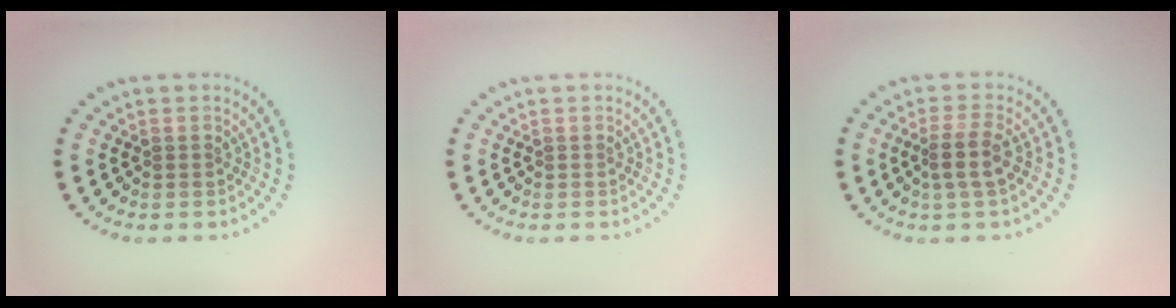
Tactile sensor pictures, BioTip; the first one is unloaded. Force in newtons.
{"total": 0.0}
{"total": 2.5, "press": 2.1, "slide": 1.3}